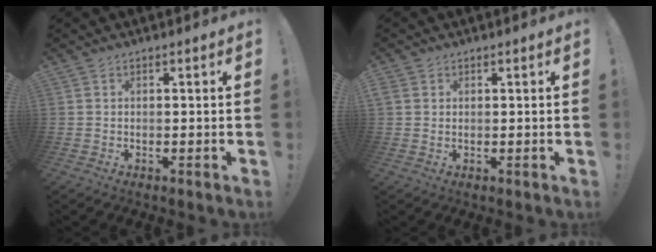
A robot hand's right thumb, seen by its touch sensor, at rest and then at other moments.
{"total": 1.3, "force": [0.8, 1.0, 0.4], "torque": [-0.007, 0.002, 0.015]}